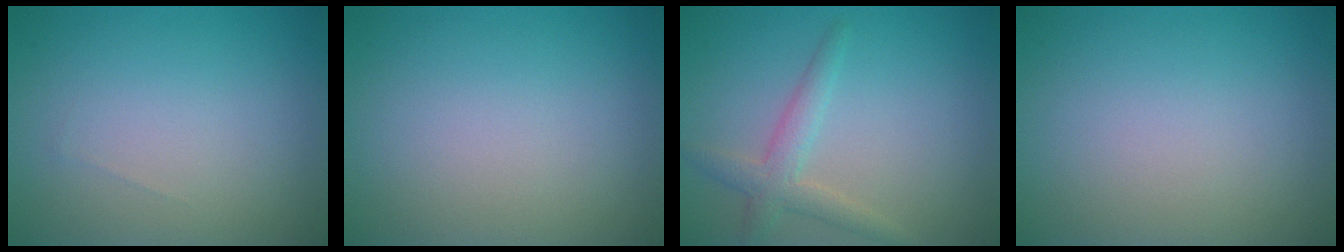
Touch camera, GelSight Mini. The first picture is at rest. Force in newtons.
{"total": 0.0}
{"total": 2.6, "press": 2.6, "slide": 0.1}
{"total": 0.0}